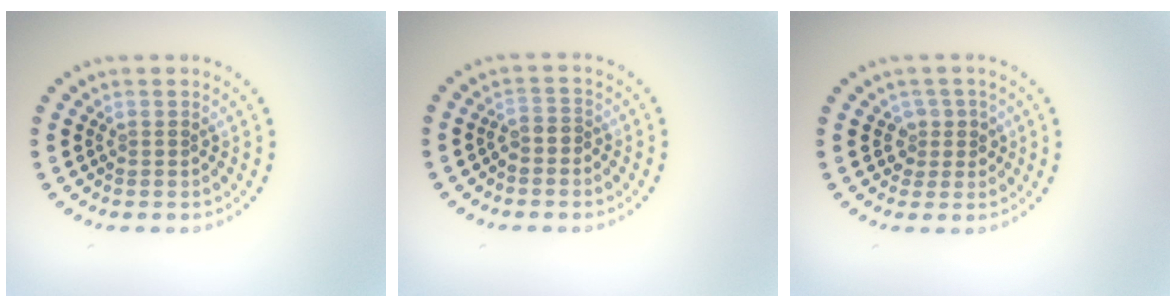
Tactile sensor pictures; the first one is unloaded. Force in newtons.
{"total": 1.0, "press": 0.7, "slide": 0.6}
{"total": 1.8, "press": 1.4, "slide": 1.1}